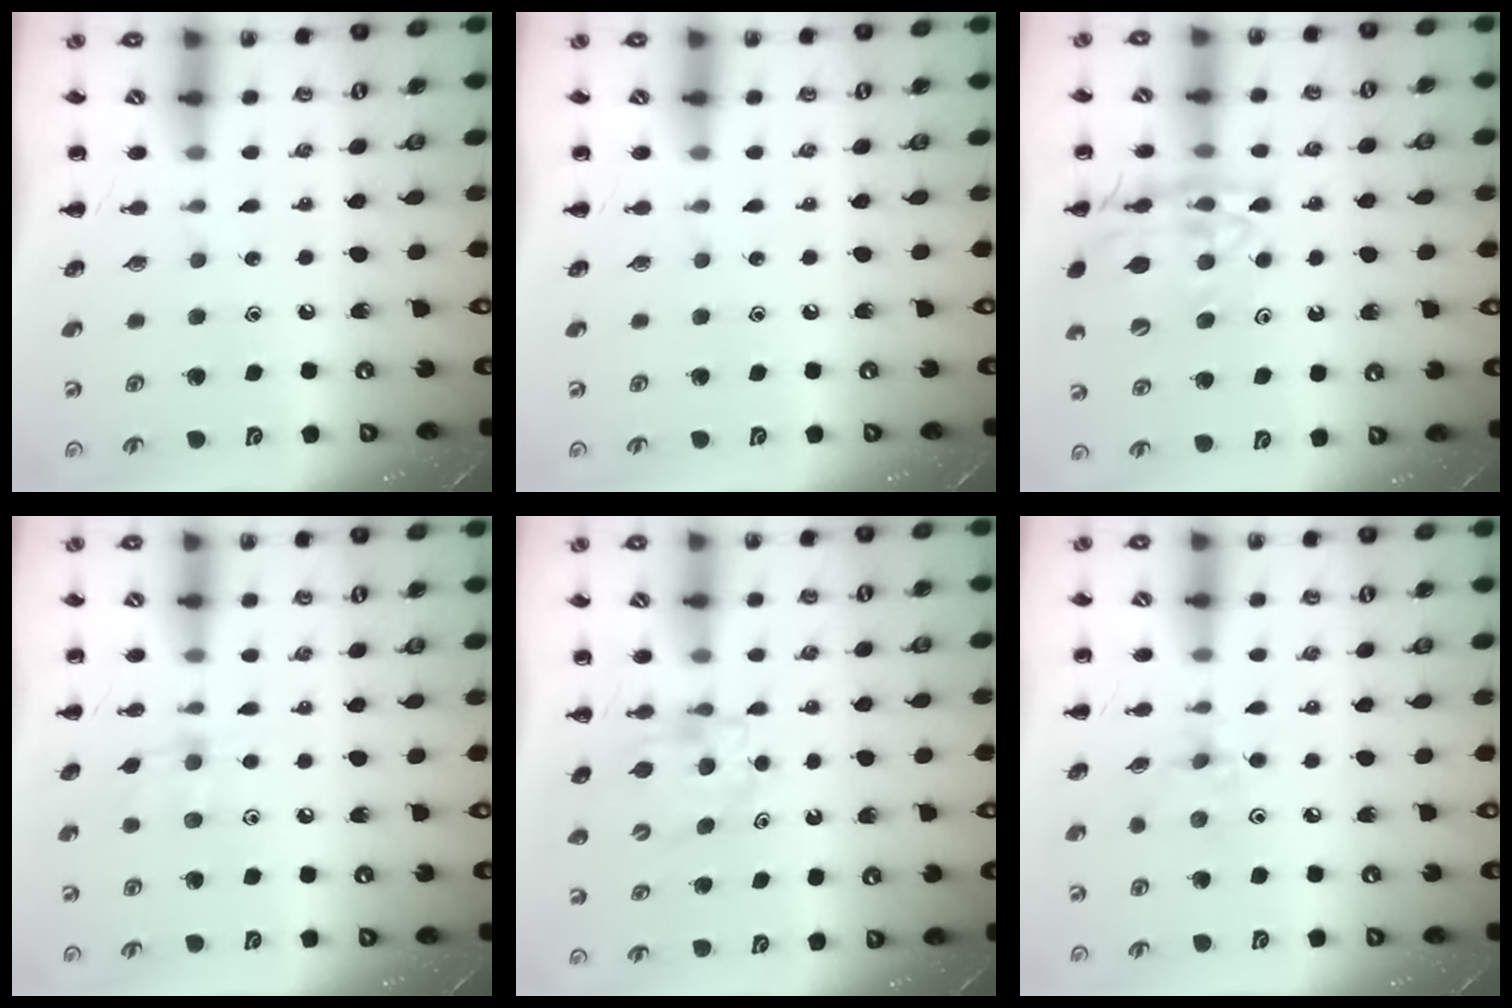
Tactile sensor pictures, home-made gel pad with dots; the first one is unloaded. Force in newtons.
{"total": 0.0}
{"total": 16.8, "press": 16.7, "slide": 1.6}
{"total": 5.8, "press": 5.6, "slide": 1.6}
{"total": 5.8, "press": 5.8, "slide": 0.5}
{"total": 2.4, "press": 2.4, "slide": 0.5}